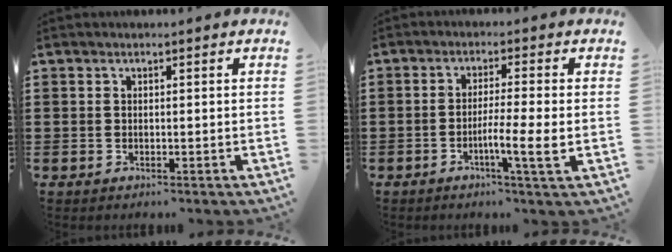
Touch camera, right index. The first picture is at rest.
{"total": 5.8, "force": [-1.7, -0.2, 5.5], "torque": [-0.094, -0.011, -0.030]}